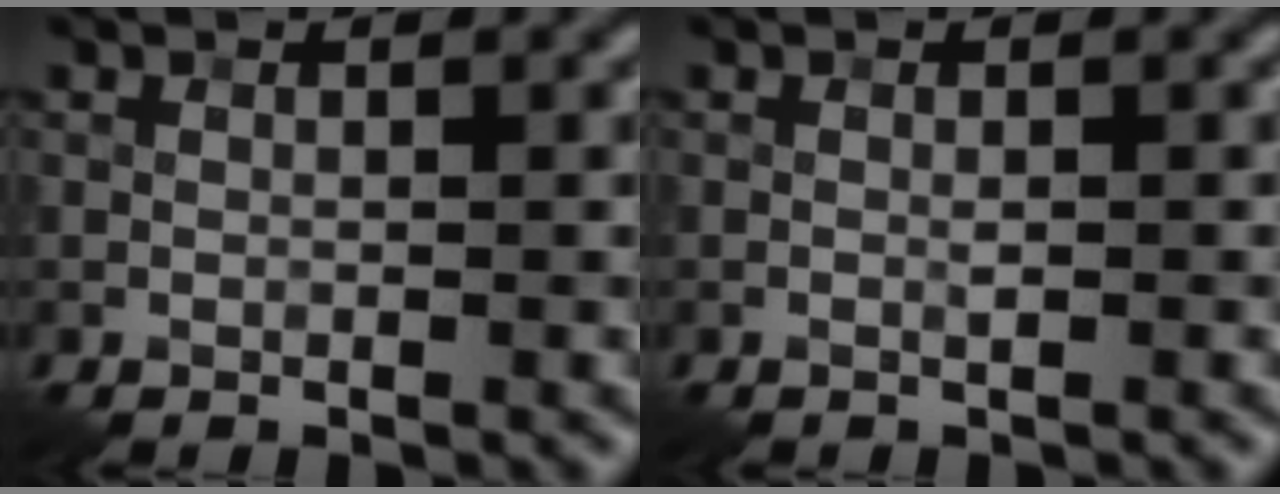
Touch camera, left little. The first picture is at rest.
{"total": 0.5, "force": [-0.4, 0.0, 0.4], "torque": [-0.008, 0.003, -0.007]}